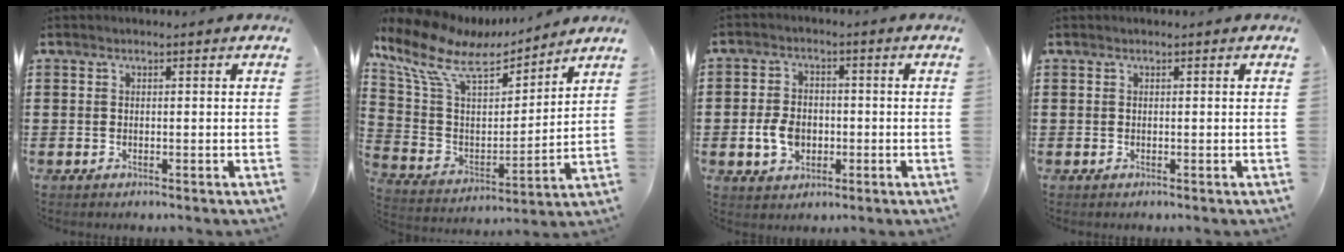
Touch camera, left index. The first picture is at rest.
{"total": 11.1, "force": [7.8, 4.2, 6.6], "torque": [-0.158, -0.035, 0.132]}
{"total": 5.6, "force": [-1.2, 4.1, 3.7], "torque": [-0.086, 0.004, -0.024]}
{"total": 0.0}